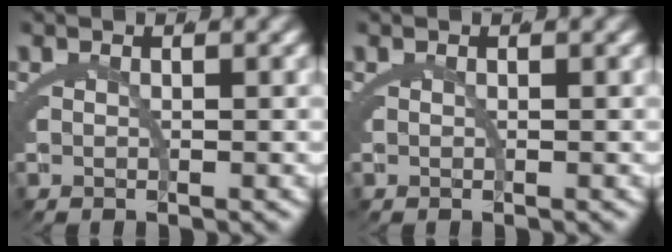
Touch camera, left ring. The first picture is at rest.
{"total": 0.0}